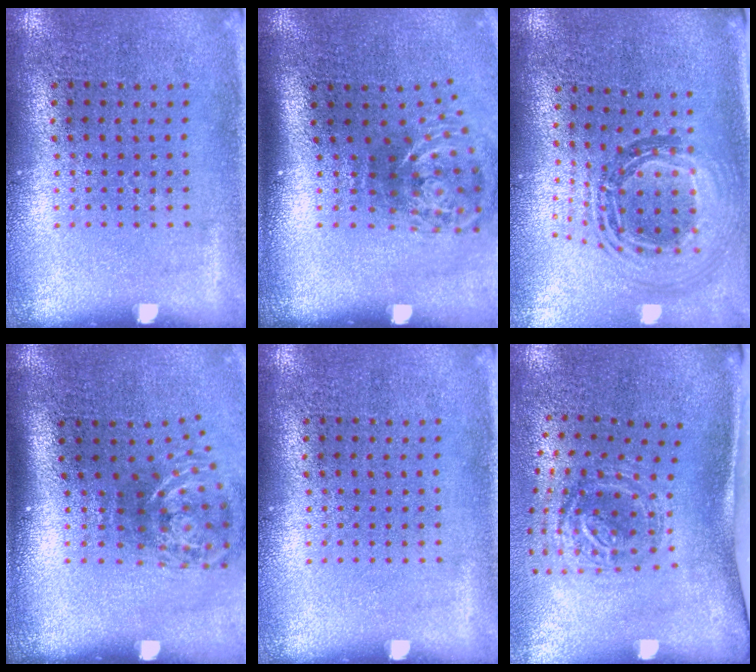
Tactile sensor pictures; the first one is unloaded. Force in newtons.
{"total": 2.2, "press": 1.3, "slide": 1.8}
{"total": 1.1, "press": 1.0, "slide": 0.5}
{"total": 1.9, "press": 1.2, "slide": 1.5}
{"total": 0.0}
{"total": 1.8, "press": 1.2, "slide": 1.3}